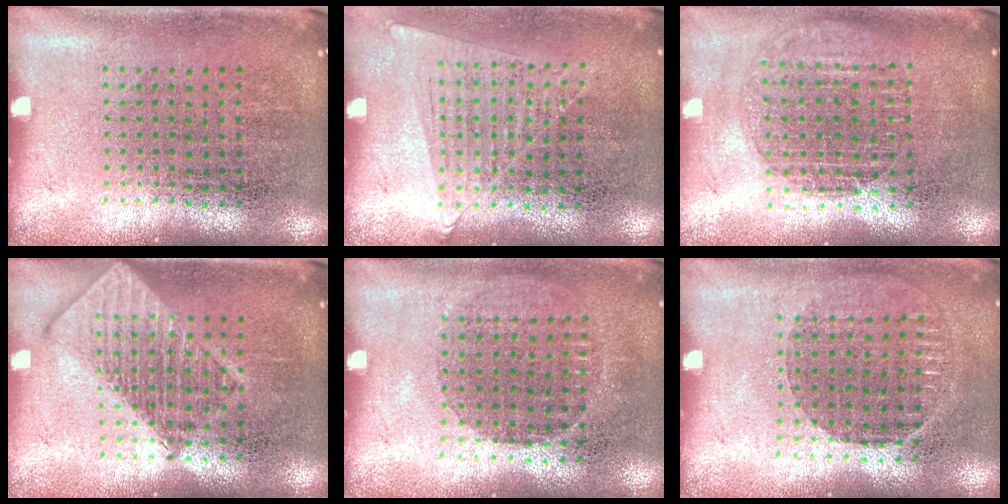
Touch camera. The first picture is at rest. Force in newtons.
{"total": 1.0, "press": 0.9, "slide": 0.4}
{"total": 1.6, "press": 1.4, "slide": 0.8}
{"total": 2.4, "press": 2.4, "slide": 0.3}
{"total": 1.0, "press": 0.8, "slide": 0.5}
{"total": 0.9, "press": 0.8, "slide": 0.4}